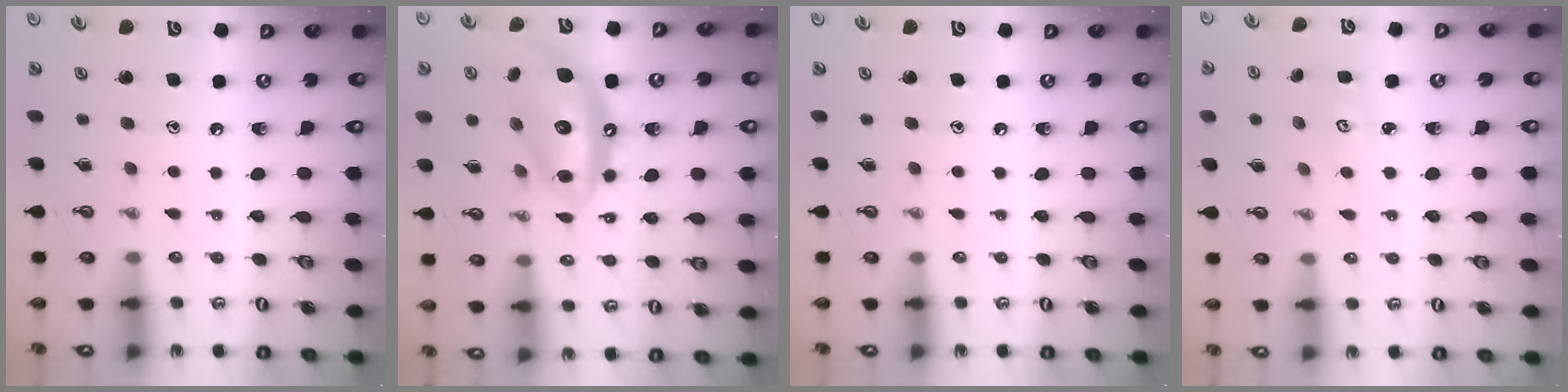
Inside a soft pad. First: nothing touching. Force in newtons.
{"total": 13.4, "press": 13.3, "slide": 1.5}
{"total": 0.0}
{"total": 2.1, "press": 2.1, "slide": 0.2}